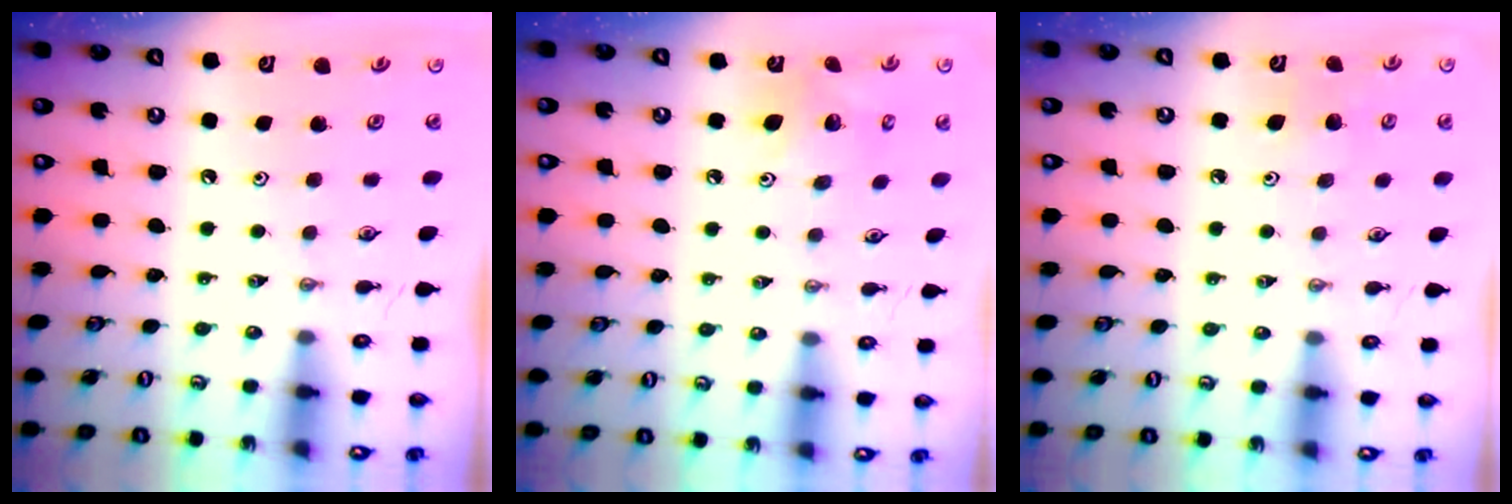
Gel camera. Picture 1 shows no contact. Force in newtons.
{"total": 9.0, "press": 9.0, "slide": 0.3}
{"total": 4.2, "press": 4.2, "slide": 0.4}